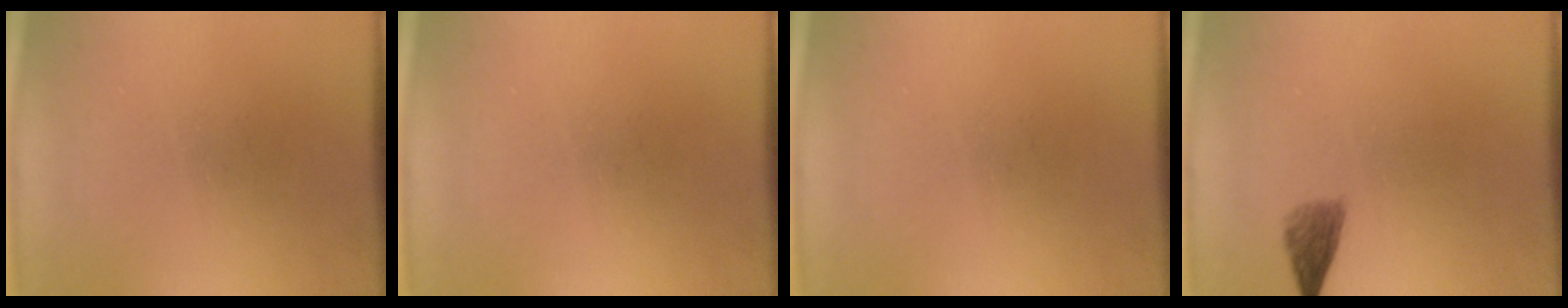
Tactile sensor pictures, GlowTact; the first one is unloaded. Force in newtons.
{"total": 0.0}
{"total": 0.0}
{"total": 2.2}